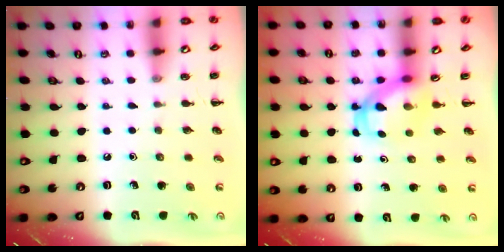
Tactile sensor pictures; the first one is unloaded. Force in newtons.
{"total": 5.2, "press": 5.1, "slide": 0.8}